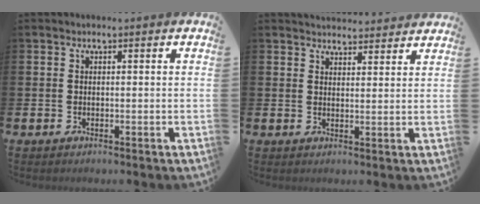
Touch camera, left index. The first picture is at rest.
{"total": 3.4, "force": [3.3, 0.7, 0.1], "torque": [0.003, -0.023, 0.058]}